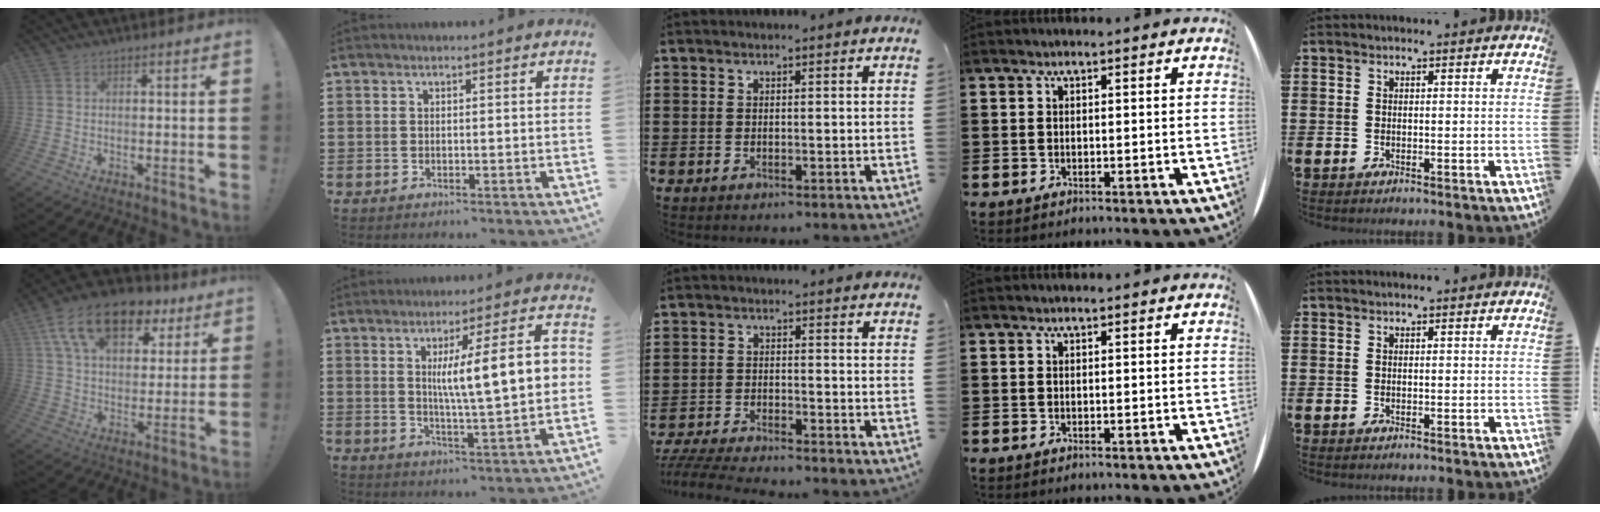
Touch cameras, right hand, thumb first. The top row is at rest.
{"thumb": {"total": 18.1, "force": [10.1, 10.3, 10.9], "torque": [-0.185, -0.047, 0.182]}, "index": {"total": 11.9, "force": [2.1, 2.2, 11.5], "torque": [-0.186, 0.001, 0.026]}, "middle": {"total": 4.8, "force": [-4.6, 0.0, 1.1], "torque": [-0.037, -0.014, -0.099]}}